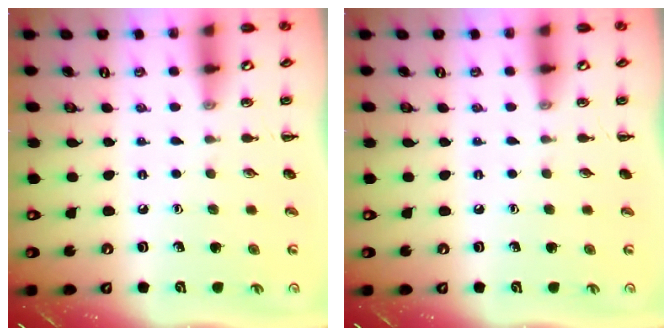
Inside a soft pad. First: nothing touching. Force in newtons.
{"total": 0.0}